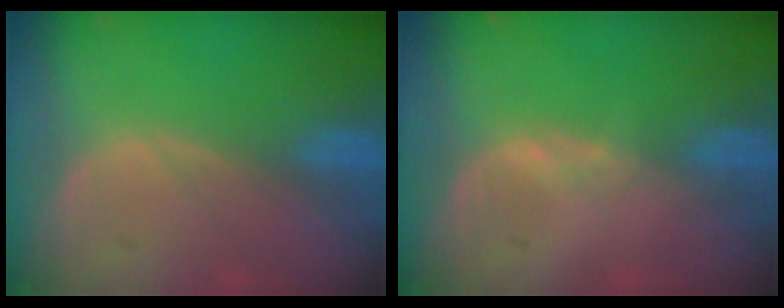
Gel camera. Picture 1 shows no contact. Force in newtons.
{"total": 0.6, "press": 0.5, "slide": 0.3}